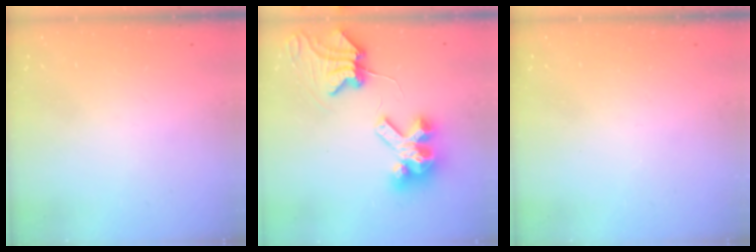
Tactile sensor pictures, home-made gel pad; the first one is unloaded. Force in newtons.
{"total": 10.2, "press": 10.1, "slide": 1.4}
{"total": 0.0}